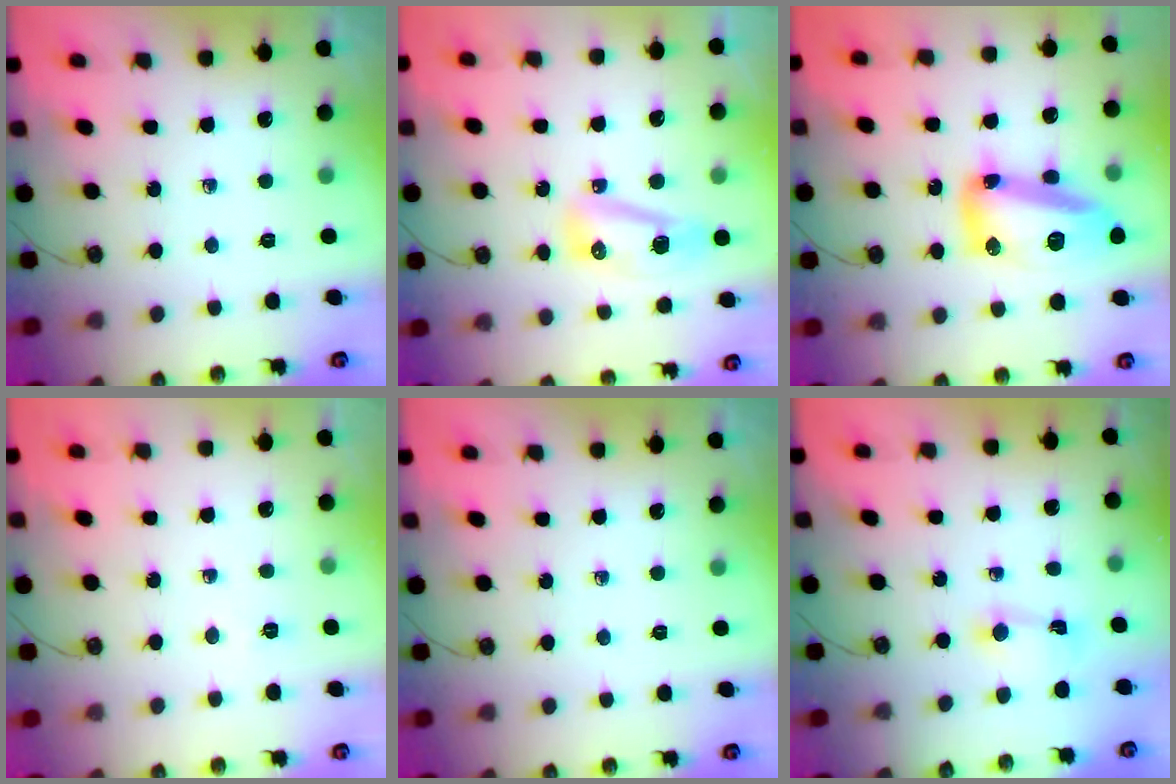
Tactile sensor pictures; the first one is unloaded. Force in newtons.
{"total": 8.1, "press": 8.0, "slide": 1.6}
{"total": 16.1, "press": 16.0, "slide": 1.4}
{"total": 3.6, "press": 3.6, "slide": 0.4}
{"total": 0.0}
{"total": 2.0, "press": 2.0, "slide": 0.1}